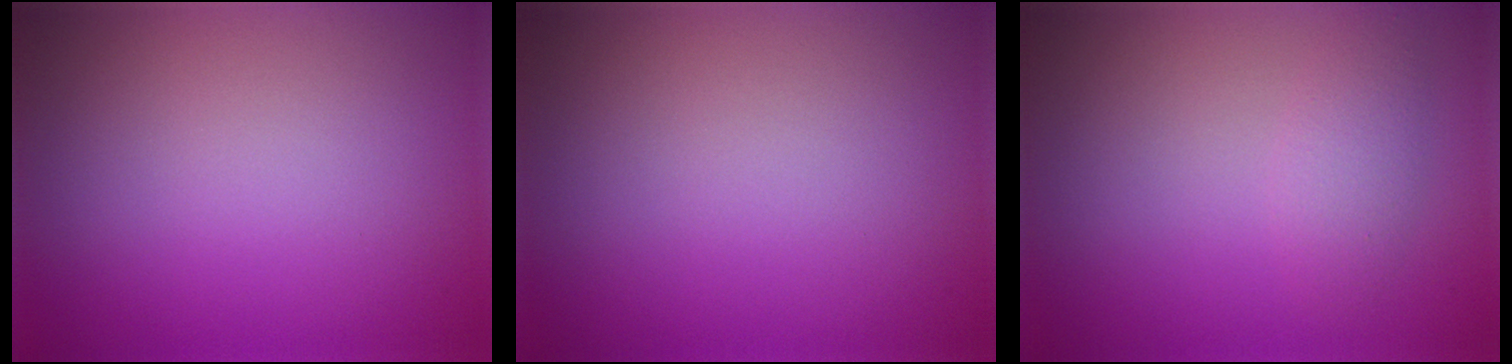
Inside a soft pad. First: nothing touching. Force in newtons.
{"total": 0.0}
{"total": 1.8, "press": 1.8, "slide": 0.1}